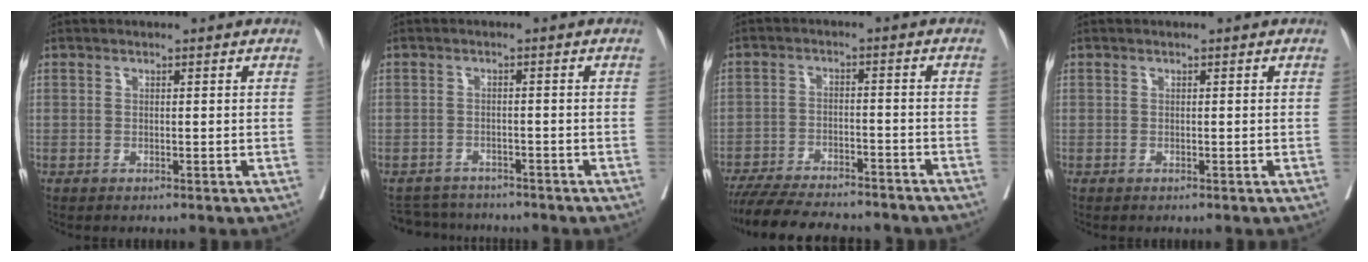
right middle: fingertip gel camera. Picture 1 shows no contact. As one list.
[{"total": 5.6, "force": [-5.4, 1.3, 0.2], "torque": [0.000, 0.003, -0.083]}, {"total": 17.3, "force": [-15.3, 3.4, 7.4], "torque": [-0.143, -0.018, -0.217]}, {"total": 0.0}]